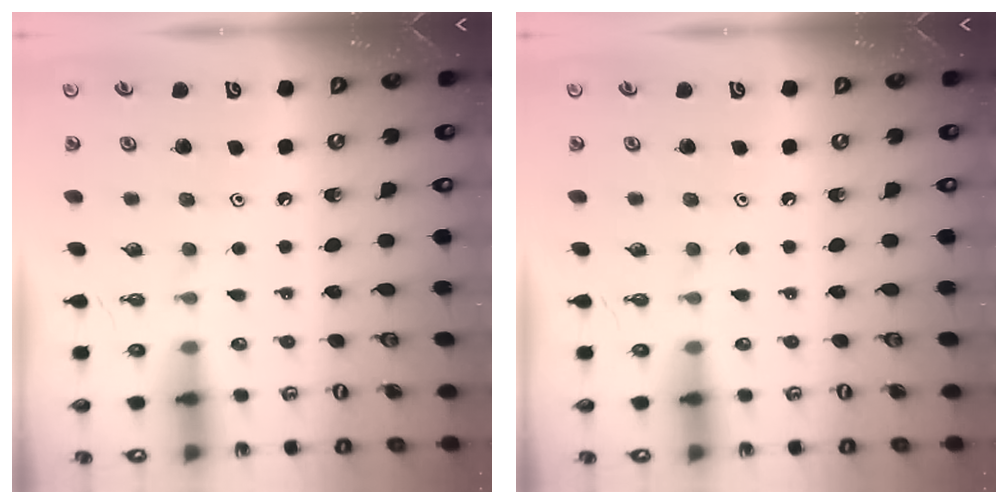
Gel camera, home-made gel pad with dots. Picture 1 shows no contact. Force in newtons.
{"total": 0.0}